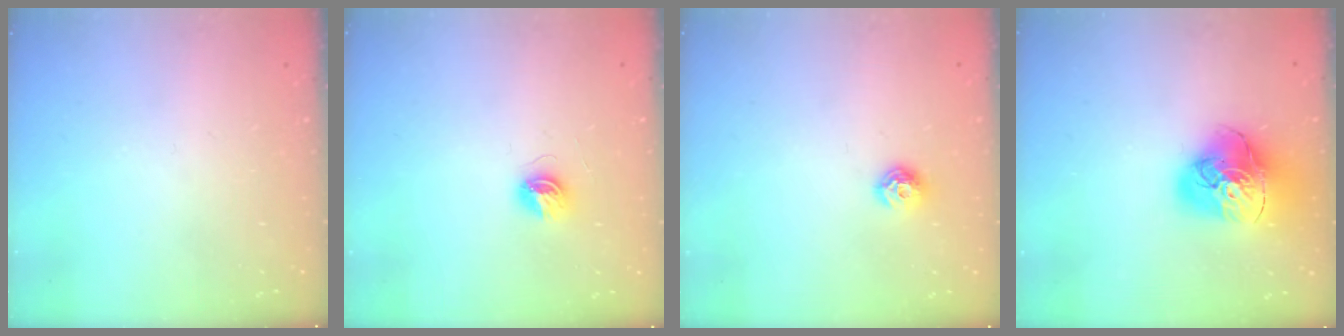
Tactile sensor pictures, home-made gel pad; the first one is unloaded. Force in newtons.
{"total": 5.6, "press": 5.6, "slide": 0.5}
{"total": 7.0, "press": 6.9, "slide": 0.9}
{"total": 18.6, "press": 18.5, "slide": 2.0}